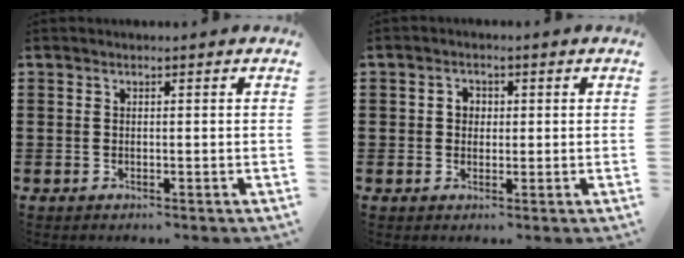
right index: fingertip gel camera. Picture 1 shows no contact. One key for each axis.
{"total": 2.1, "fx": 0.1, "fy": 1.8, "fz": 1.1, "tx": -0.026, "ty": 0.009, "tz": -0.001}